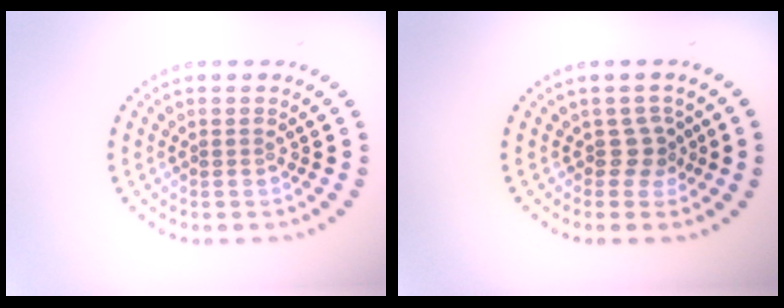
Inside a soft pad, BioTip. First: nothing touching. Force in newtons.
{"total": 1.9, "press": 1.3, "slide": 1.4}